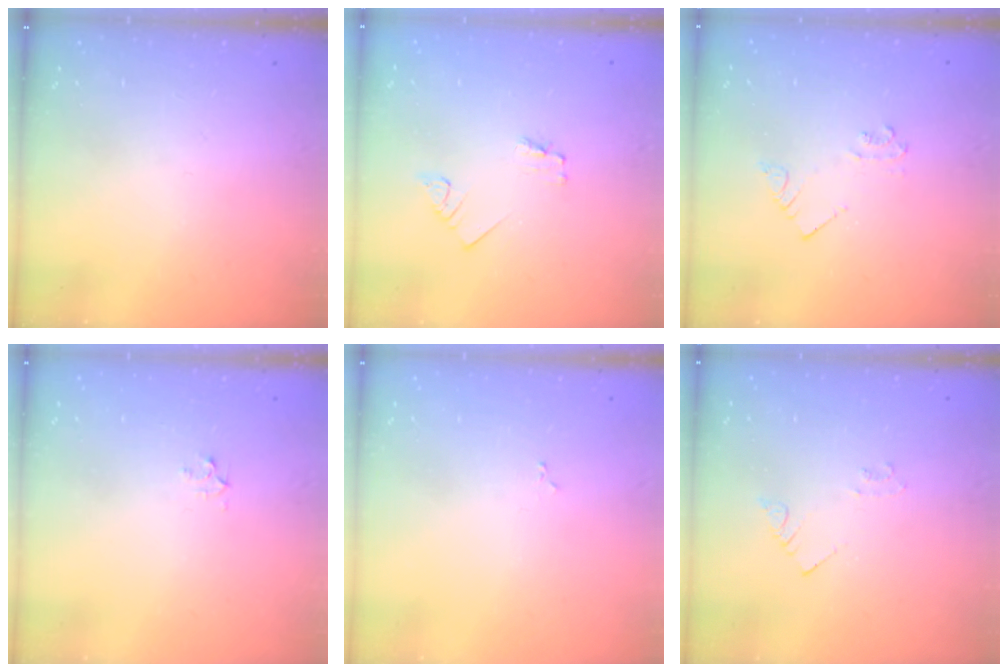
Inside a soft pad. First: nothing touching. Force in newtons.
{"total": 1.6, "press": 1.6, "slide": 0.1}
{"total": 2.5, "press": 2.5, "slide": 0.2}
{"total": 2.3, "press": 2.3, "slide": 0.2}
{"total": 1.9, "press": 1.9, "slide": 0.3}
{"total": 2.1, "press": 2.1, "slide": 0.3}